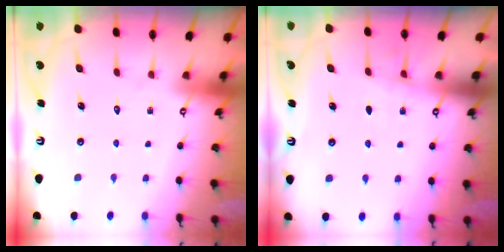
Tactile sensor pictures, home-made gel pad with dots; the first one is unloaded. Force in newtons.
{"total": 3.3, "press": 3.3, "slide": 0.5}